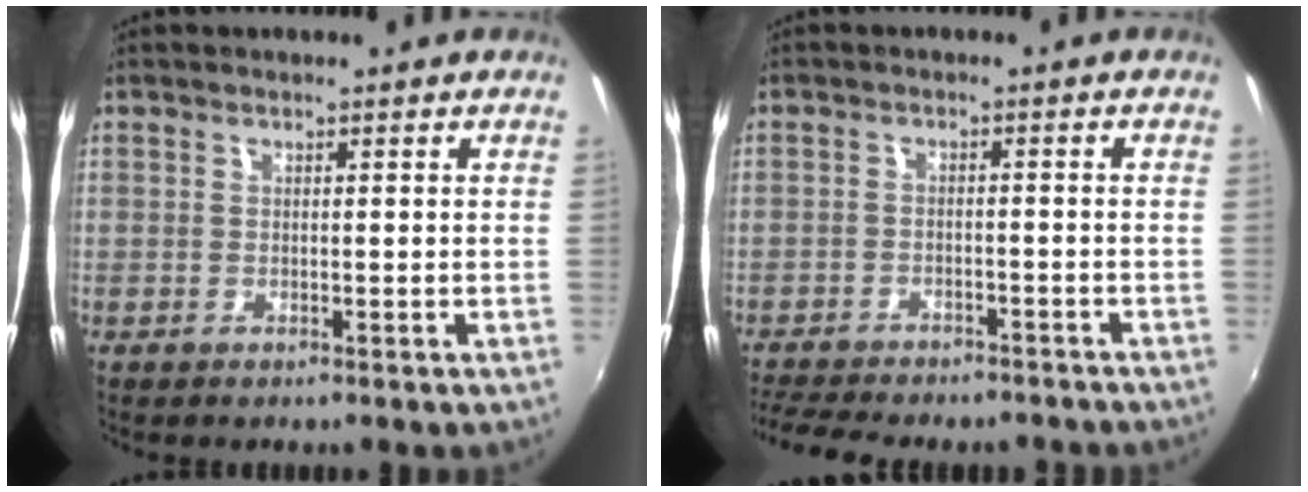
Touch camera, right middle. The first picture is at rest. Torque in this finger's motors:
{"motor_torque": [1.07, -1.07, 0.39, 0.14]}